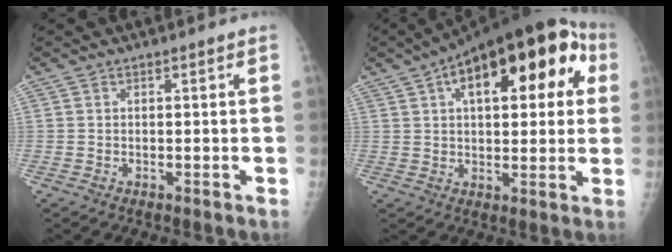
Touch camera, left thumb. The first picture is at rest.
{"total": 23.7, "force": [8.1, 11.1, 19.3], "torque": [-0.255, 0.037, 0.115]}